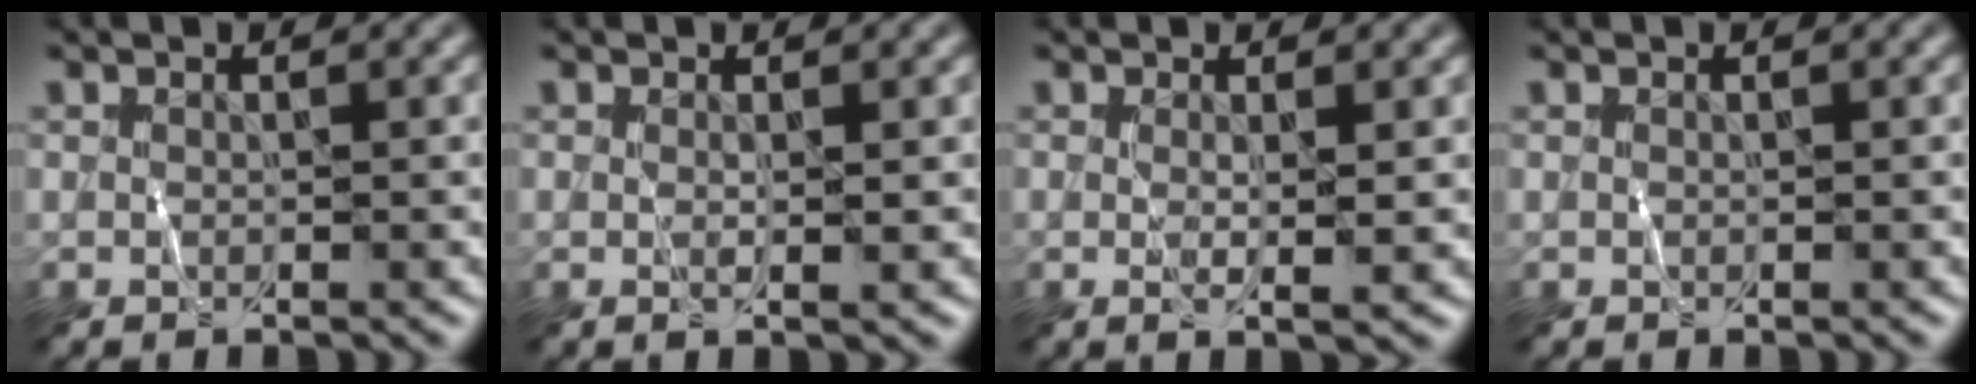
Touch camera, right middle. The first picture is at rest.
{"total": 1.1, "force": [0.2, 0.1, 1.1], "torque": [-0.018, -0.004, 0.002]}
{"total": 2.1, "force": [0.3, 0.4, 2.0], "torque": [-0.034, -0.006, 0.004]}
{"total": 0.0}